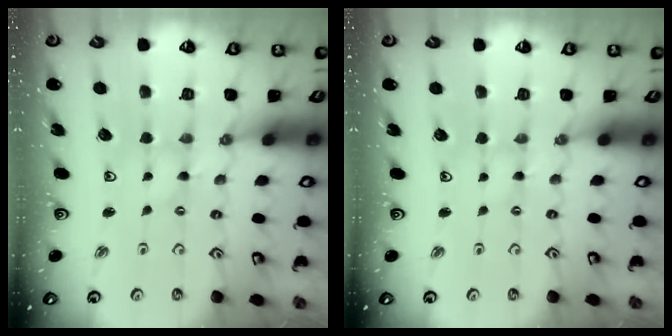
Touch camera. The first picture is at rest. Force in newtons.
{"total": 0.0}